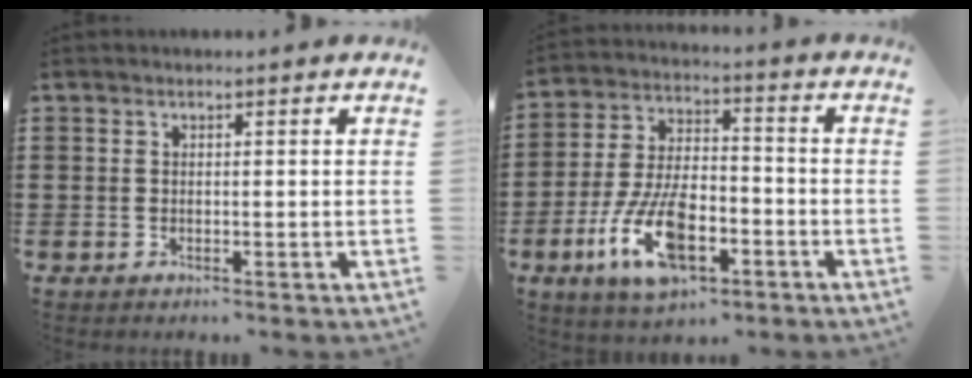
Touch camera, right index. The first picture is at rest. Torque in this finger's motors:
{"motor_torque": [2.14, 0.00, 1.05, 0.21]}